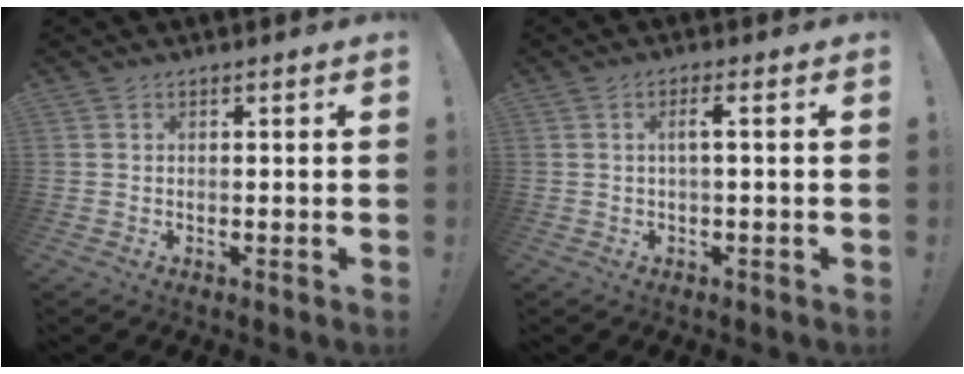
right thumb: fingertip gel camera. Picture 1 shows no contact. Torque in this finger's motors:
{"motor_torque": [-0.10, 0.00, 0.05, 0.19, 0.01]}